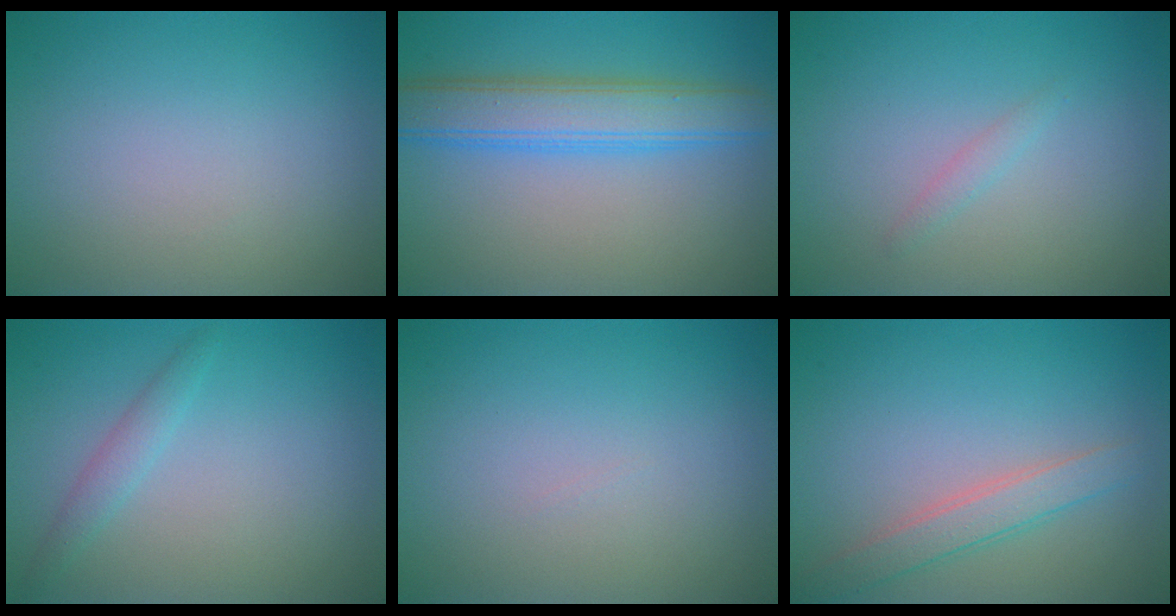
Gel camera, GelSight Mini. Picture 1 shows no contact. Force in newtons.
{"total": 5.4, "press": 5.4, "slide": 0.1}
{"total": 0.8, "press": 0.8, "slide": 0.1}
{"total": 1.4, "press": 1.4, "slide": 0.1}
{"total": 0.0}
{"total": 2.4, "press": 2.4, "slide": 0.1}